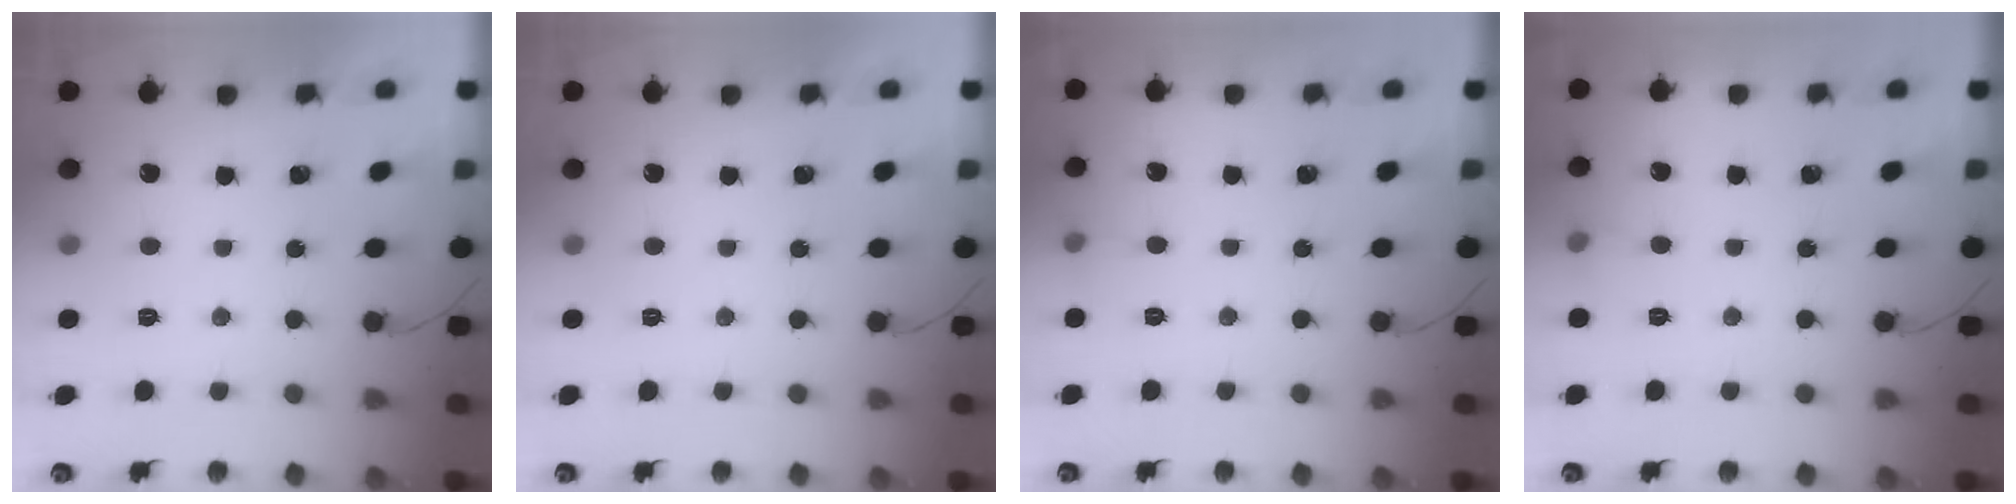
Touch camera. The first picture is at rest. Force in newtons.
{"total": 0.0}
{"total": 2.5, "press": 2.3, "slide": 1.1}
{"total": 3.7, "press": 3.5, "slide": 1.1}